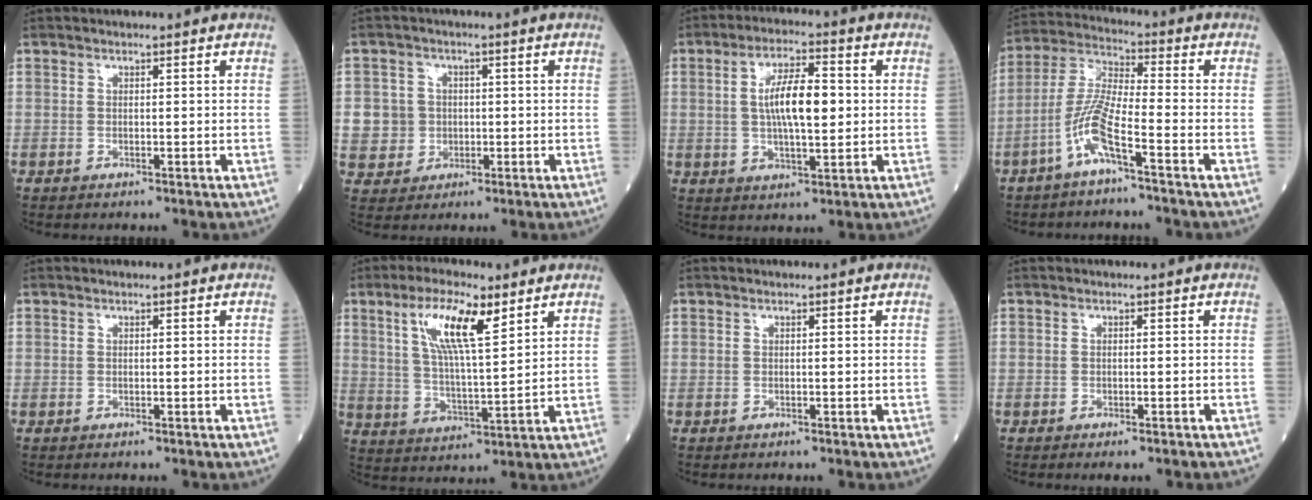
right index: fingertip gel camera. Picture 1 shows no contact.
{"total": 5.9, "force": [-0.3, 5.8, 0.6], "torque": [-0.013, 0.011, 0.000]}
{"total": 9.1, "force": [0.9, 2.5, 8.7], "torque": [-0.160, 0.011, 0.014]}
{"total": 8.1, "force": [-4.2, 0.4, 6.9], "torque": [-0.156, 0.007, -0.088]}
{"total": 0.0}
{"total": 10.7, "force": [5.4, 2.0, 9.0], "torque": [-0.172, 0.006, 0.102]}
{"total": 0.0}
{"total": 1.9, "force": [-1.5, 0.3, 1.0], "torque": [-0.008, -0.004, -0.020]}